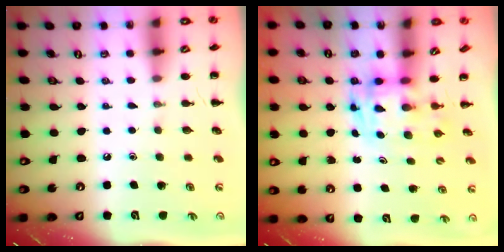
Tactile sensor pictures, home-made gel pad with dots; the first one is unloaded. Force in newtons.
{"total": 3.5, "press": 3.4, "slide": 0.6}